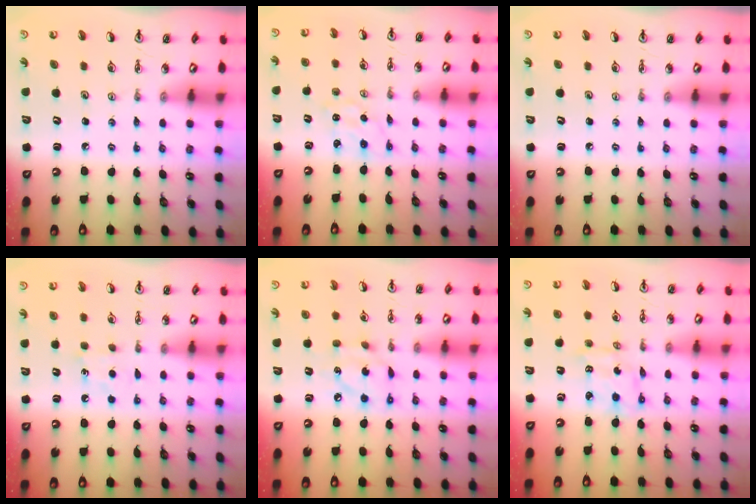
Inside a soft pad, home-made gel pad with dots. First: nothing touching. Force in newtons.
{"total": 0.6, "press": 0.4, "slide": 0.4}
{"total": 0.0}
{"total": 5.0, "press": 5.0, "slide": 0.7}
{"total": 8.3, "press": 8.3, "slide": 0.2}
{"total": 2.7, "press": 2.7, "slide": 0.2}